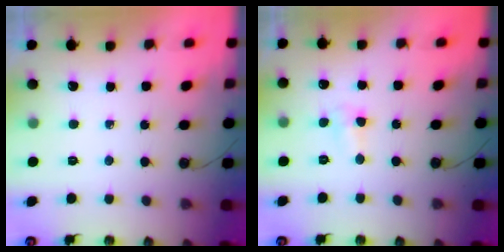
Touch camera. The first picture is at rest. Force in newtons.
{"total": 4.3, "press": 4.2, "slide": 0.5}